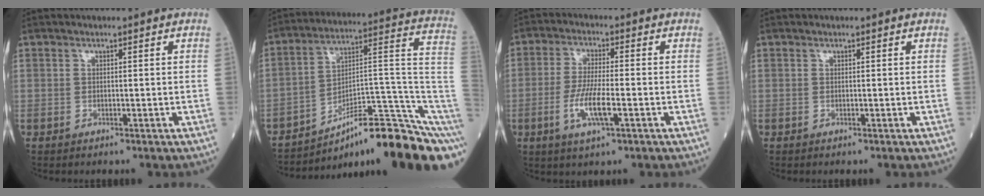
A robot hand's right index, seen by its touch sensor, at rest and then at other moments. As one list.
[{"total": 19.4, "force": [-11.0, 2.1, 15.9], "torque": [-0.133, 0.073, -0.158]}, {"total": 6.9, "force": [-2.2, 1.0, 6.5], "torque": [-0.134, -0.009, -0.040]}, {"total": 0.0}]